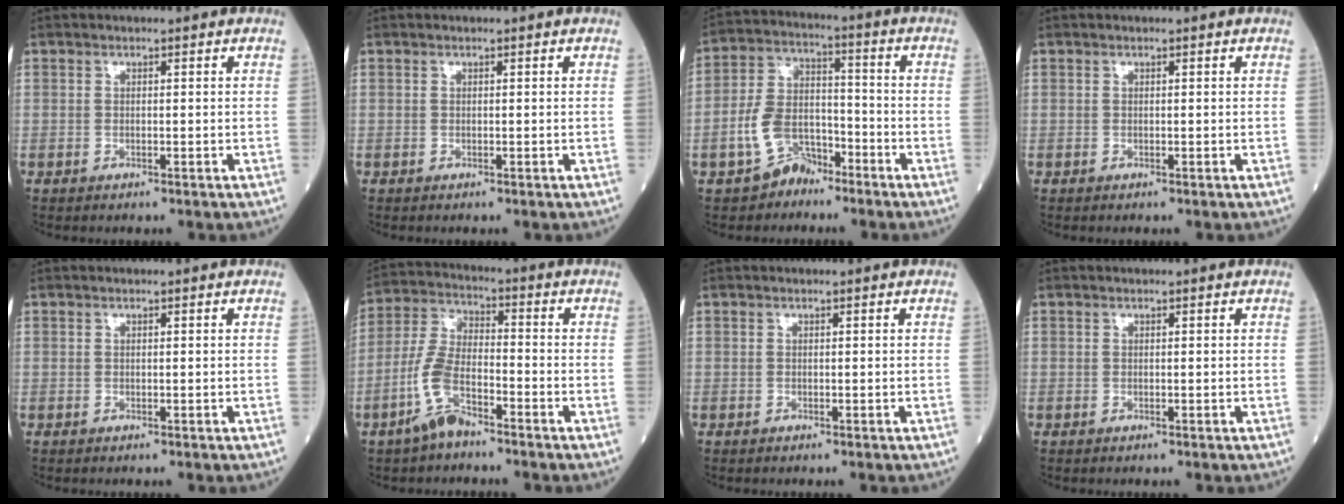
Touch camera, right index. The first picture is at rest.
{"total": 0.0}
{"total": 7.8, "force": [-4.8, 5.0, 3.6], "torque": [-0.091, 0.023, -0.088]}
{"total": 0.0}
{"total": 0.0}
{"total": 8.0, "force": [-4.8, 2.8, 5.8], "torque": [-0.135, 0.002, -0.099]}
{"total": 0.0}
{"total": 0.0}